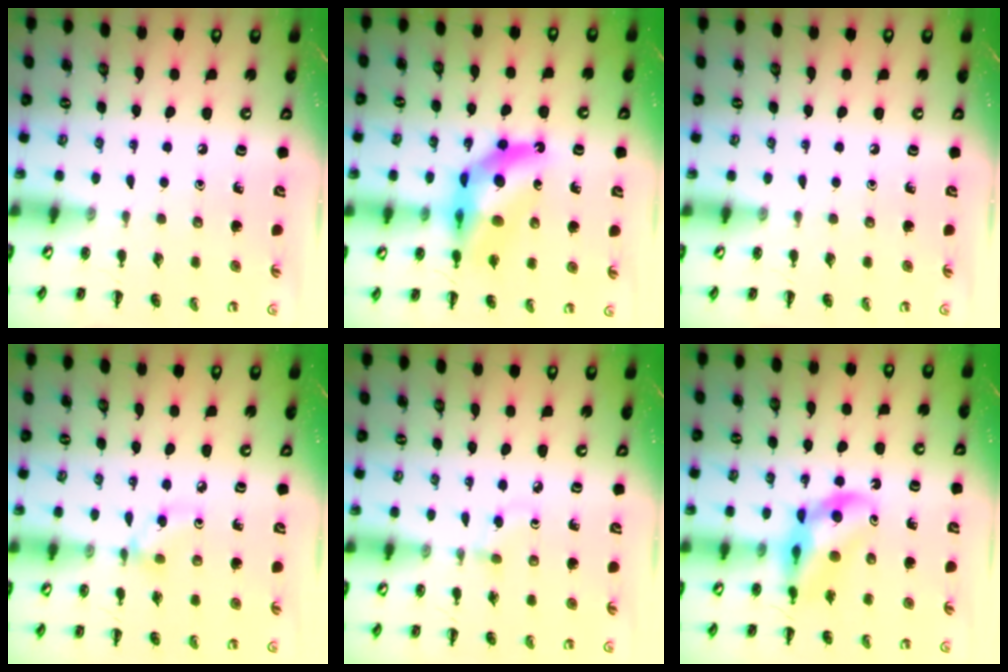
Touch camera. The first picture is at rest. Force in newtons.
{"total": 12.2, "press": 11.6, "slide": 3.7}
{"total": 0.0}
{"total": 3.1, "press": 2.9, "slide": 1.1}
{"total": 2.7, "press": 2.4, "slide": 1.1}
{"total": 10.3, "press": 9.8, "slide": 3.1}